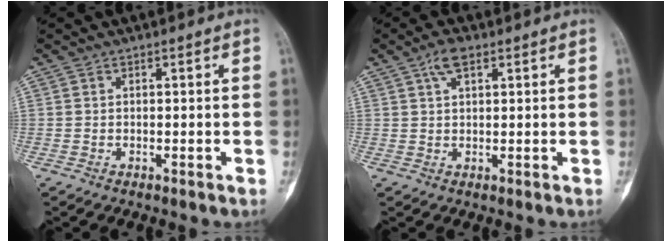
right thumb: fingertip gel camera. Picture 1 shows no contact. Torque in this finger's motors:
{"motor_torque": [-0.28, 0.04, 0.54, -0.05, 0.15]}